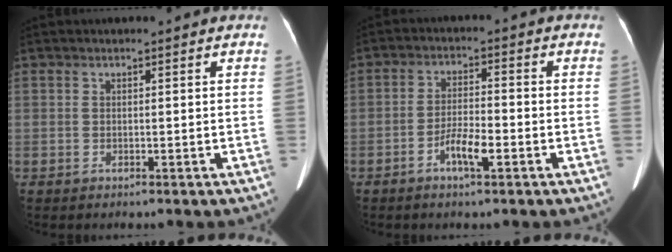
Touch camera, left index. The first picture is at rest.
{"total": 4.8, "force": [-2.4, 0.9, 4.0], "torque": [-0.078, 0.004, -0.046]}